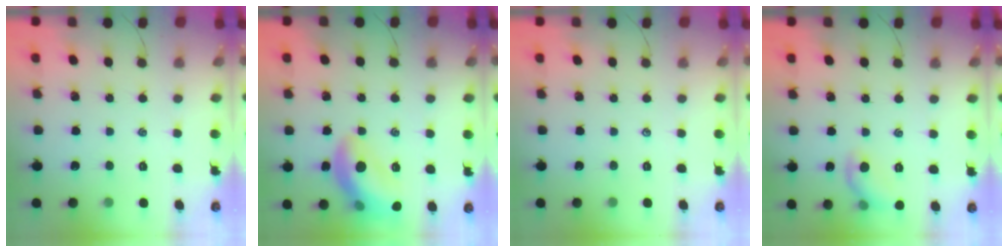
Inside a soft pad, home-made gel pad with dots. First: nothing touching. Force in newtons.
{"total": 15.8, "press": 15.6, "slide": 2.2}
{"total": 0.0}
{"total": 8.0, "press": 7.9, "slide": 1.1}